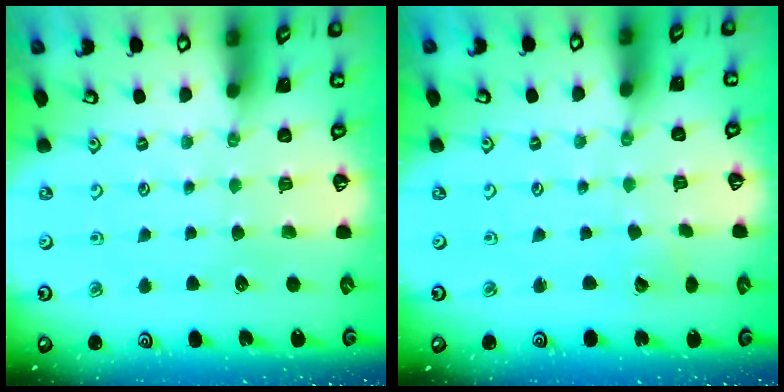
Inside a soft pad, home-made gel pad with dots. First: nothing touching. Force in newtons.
{"total": 2.4, "press": 2.4, "slide": 0.2}